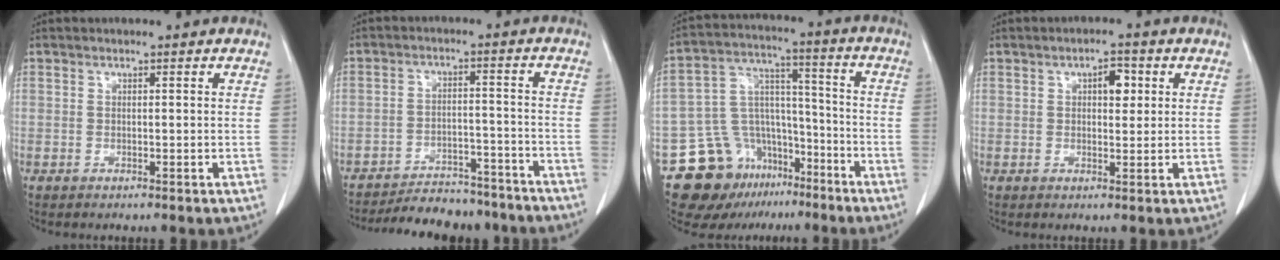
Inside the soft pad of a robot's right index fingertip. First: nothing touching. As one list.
[{"total": 14.6, "force": [-13.4, 4.4, 3.9], "torque": [-0.050, 0.014, -0.176]}, {"total": 15.1, "force": [-9.8, 10.5, 4.8], "torque": [-0.081, 0.074, -0.152]}, {"total": 3.4, "force": [1.1, 1.6, 2.8], "torque": [-0.042, 0.007, 0.014]}]